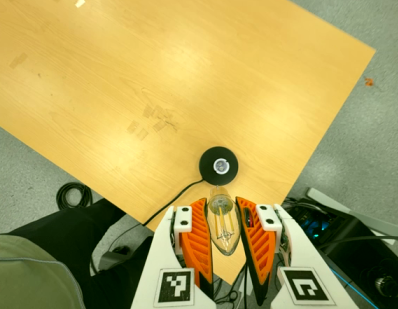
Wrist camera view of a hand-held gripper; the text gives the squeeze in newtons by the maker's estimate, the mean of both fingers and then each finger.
{"total": 21.7, "left": 24.5, "right": 18.9}